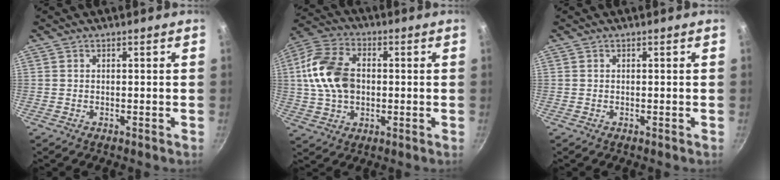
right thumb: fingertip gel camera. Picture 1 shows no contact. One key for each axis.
{"total": 14.7, "fx": 0.9, "fy": 10.2, "fz": 10.5, "tx": -0.190, "ty": 0.020, "tz": 0.006}
{"total": 0.0}